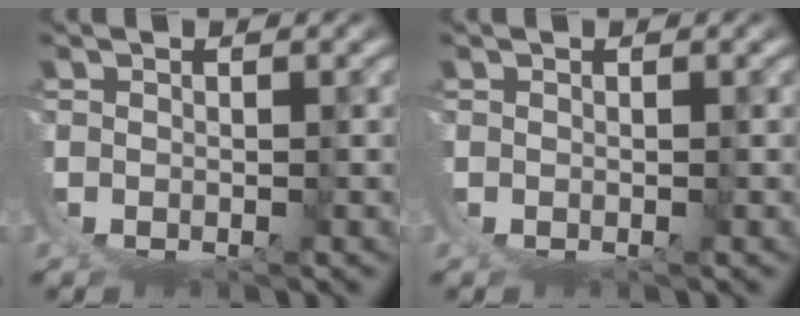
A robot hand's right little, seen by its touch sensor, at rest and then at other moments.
{"total": 0.0}